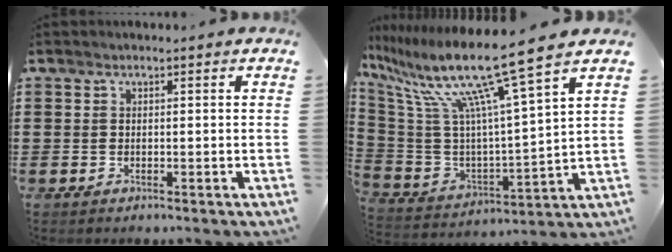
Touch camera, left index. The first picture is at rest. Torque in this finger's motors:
{"motor_torque": [1.24, -0.90, 1.05, 0.21]}